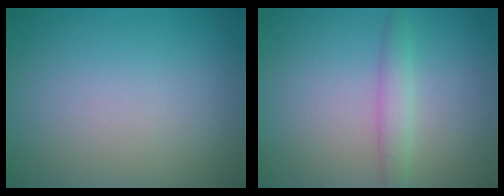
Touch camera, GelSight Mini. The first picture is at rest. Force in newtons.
{"total": 1.8, "press": 1.8, "slide": 0.1}